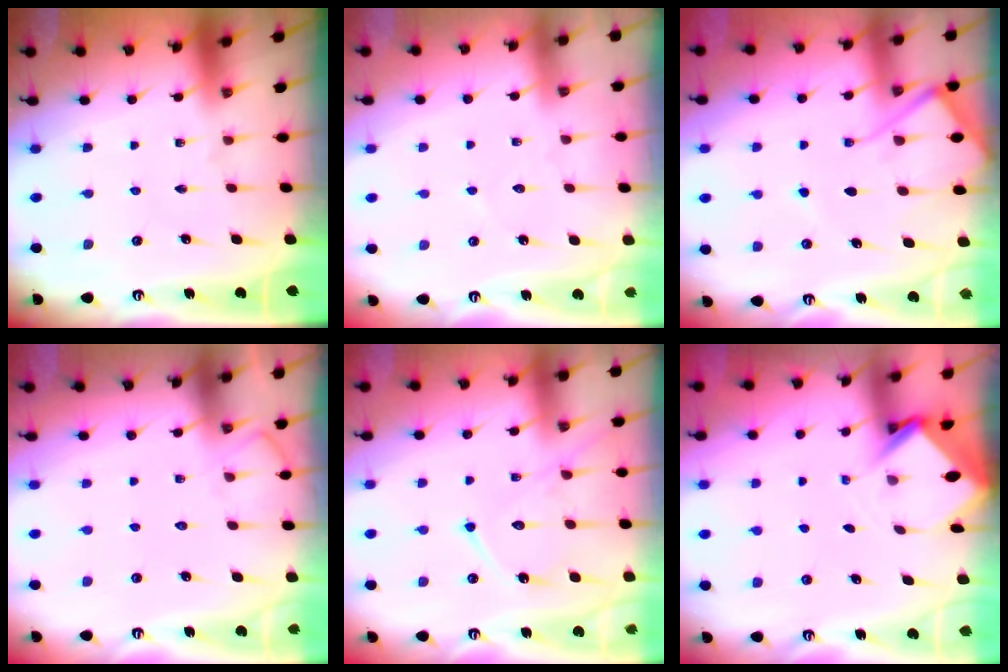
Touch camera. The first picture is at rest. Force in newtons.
{"total": 2.5, "press": 2.5, "slide": 0.3}
{"total": 8.7, "press": 8.7, "slide": 1.1}
{"total": 4.6, "press": 4.5, "slide": 0.6}
{"total": 12.3, "press": 12.2, "slide": 1.2}
{"total": 3.0, "press": 3.0, "slide": 0.2}